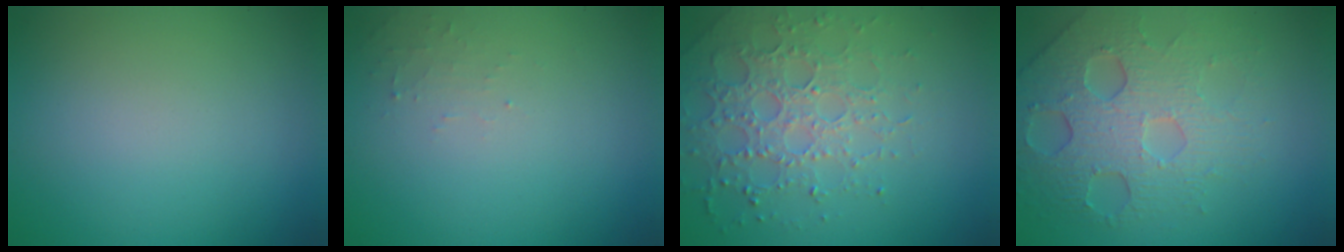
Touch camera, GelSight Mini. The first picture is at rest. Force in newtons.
{"total": 1.1, "press": 1.1, "slide": 0.2}
{"total": 4.1, "press": 3.9, "slide": 1.2}
{"total": 6.4, "press": 4.7, "slide": 4.3}